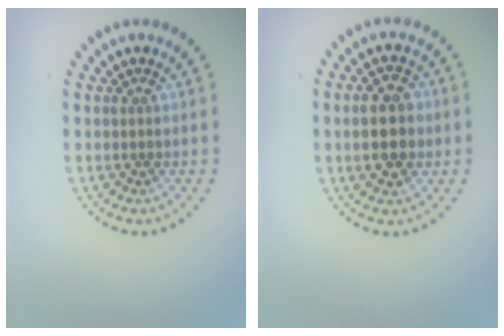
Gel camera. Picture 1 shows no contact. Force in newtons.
{"total": 4.6, "press": 4.6, "slide": 0.3}